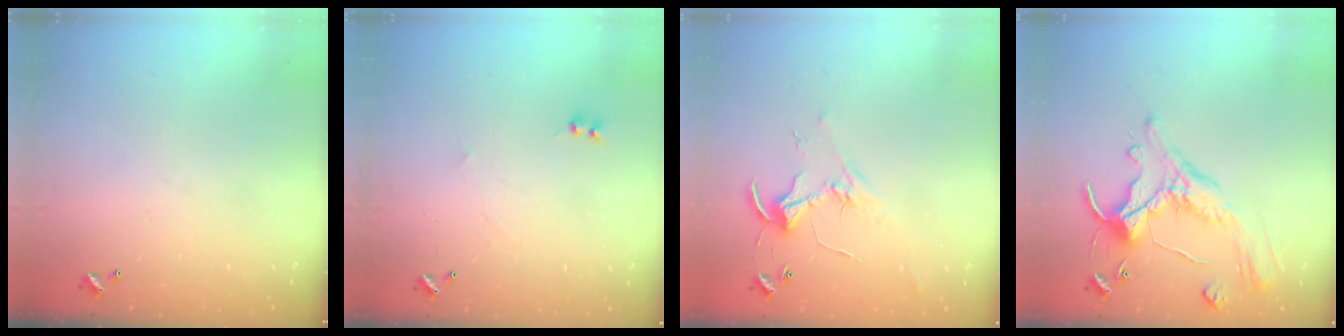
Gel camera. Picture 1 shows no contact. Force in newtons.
{"total": 1.1, "press": 0.9, "slide": 0.6}
{"total": 2.5, "press": 2.5, "slide": 0.2}
{"total": 2.5, "press": 2.2, "slide": 1.2}